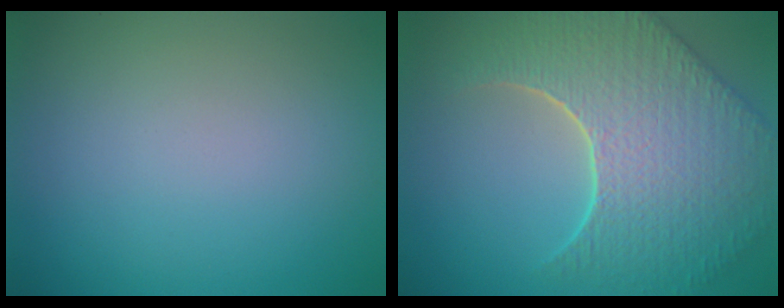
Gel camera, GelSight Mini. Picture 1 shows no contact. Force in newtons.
{"total": 8.9, "press": 6.5, "slide": 6.1}